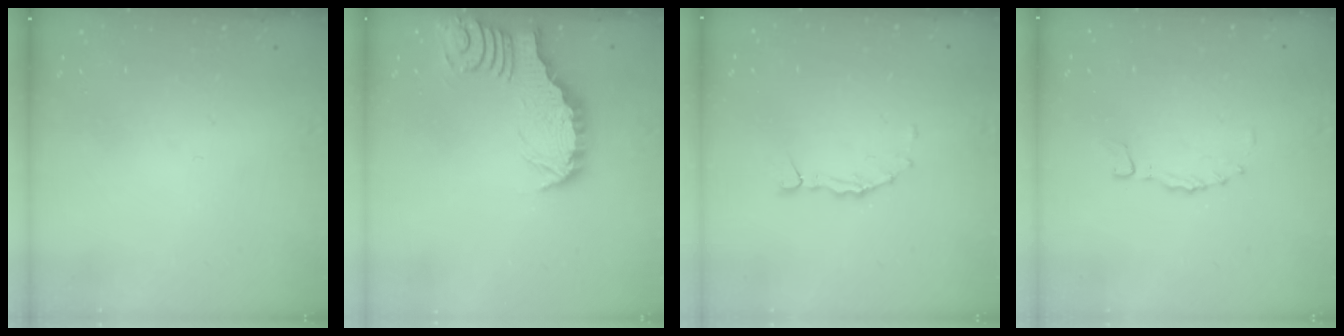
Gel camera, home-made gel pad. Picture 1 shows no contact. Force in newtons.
{"total": 3.0, "press": 3.0, "slide": 0.4}
{"total": 1.6, "press": 1.5, "slide": 0.3}
{"total": 0.0}